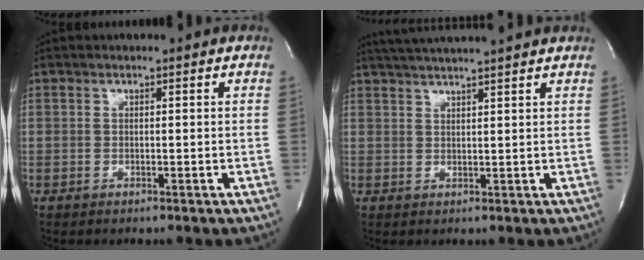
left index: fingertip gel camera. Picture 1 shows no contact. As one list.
[{"total": 10.2, "force": [9.2, -0.5, 4.4], "torque": [-0.079, 0.028, 0.130]}]